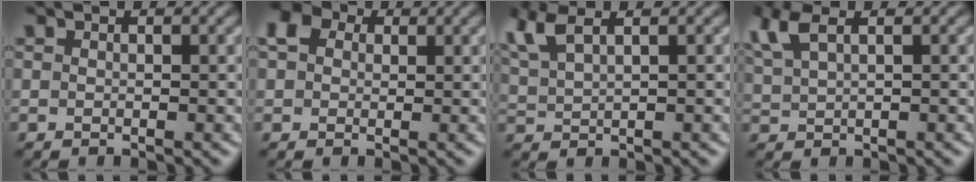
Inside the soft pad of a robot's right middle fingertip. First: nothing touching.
{"total": 3.6, "force": [1.5, 2.7, 1.8], "torque": [-0.042, 0.005, 0.024]}
{"total": 5.0, "force": [3.1, 2.0, 3.4], "torque": [-0.092, 0.025, 0.052]}
{"total": 4.1, "force": [2.3, 1.6, 3.0], "torque": [-0.076, 0.016, 0.045]}